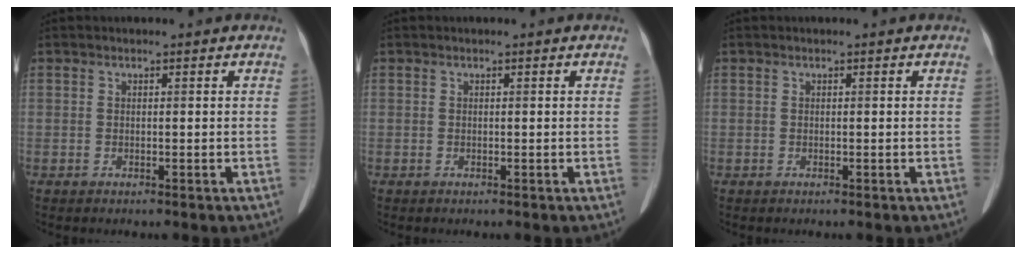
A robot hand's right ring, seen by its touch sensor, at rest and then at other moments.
{"total": 0.0}
{"total": 0.0}